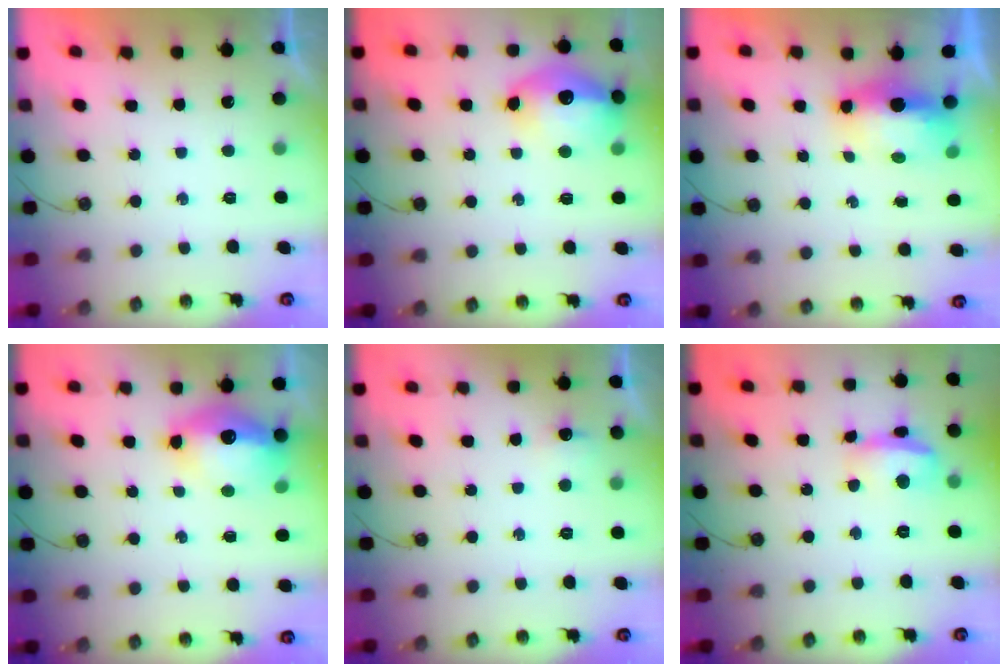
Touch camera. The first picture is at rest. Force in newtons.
{"total": 16.0, "press": 15.9, "slide": 1.5}
{"total": 7.4, "press": 7.4, "slide": 0.6}
{"total": 14.7, "press": 14.6, "slide": 1.4}
{"total": 5.6, "press": 5.5, "slide": 1.2}
{"total": 10.8, "press": 10.7, "slide": 1.5}